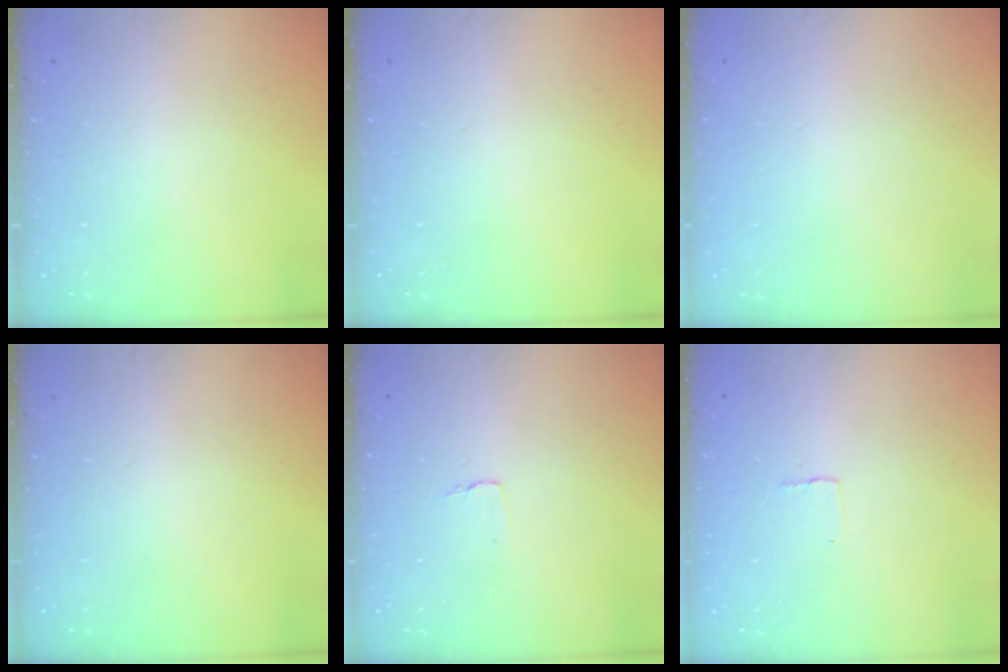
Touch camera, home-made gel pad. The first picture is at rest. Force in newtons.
{"total": 0.0}
{"total": 0.0}
{"total": 0.0}
{"total": 3.1, "press": 3.1, "slide": 0.3}
{"total": 1.9, "press": 1.9, "slide": 0.1}